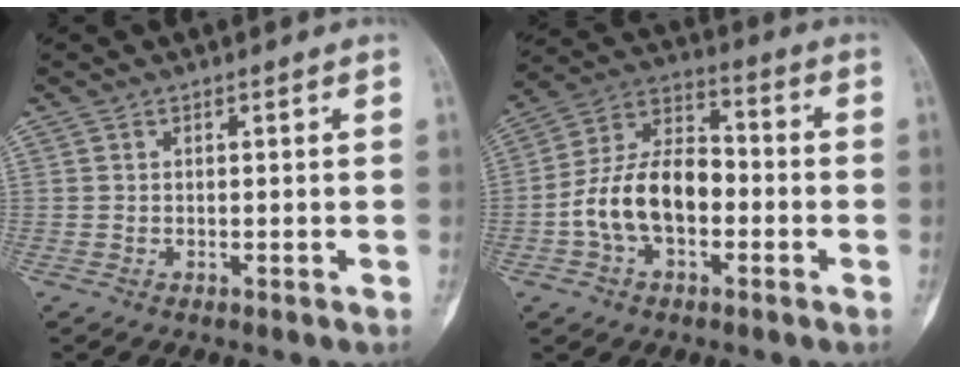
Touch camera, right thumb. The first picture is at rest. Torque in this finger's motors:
{"motor_torque": [1.94, 1.92, 0.89, -0.76, 0.12]}